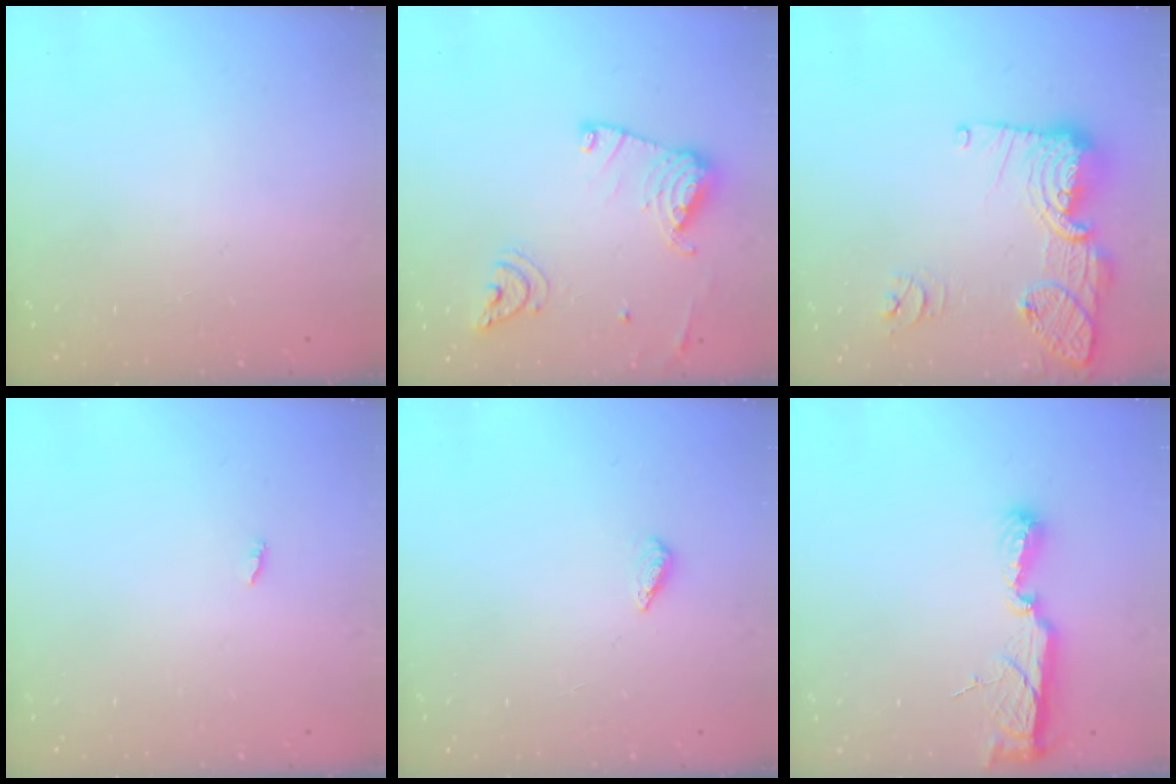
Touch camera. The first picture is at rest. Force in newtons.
{"total": 14.5, "press": 14.5, "slide": 1.3}
{"total": 17.6, "press": 17.3, "slide": 3.3}
{"total": 1.8, "press": 1.8, "slide": 0.2}
{"total": 2.3, "press": 2.2, "slide": 0.8}
{"total": 10.6, "press": 9.3, "slide": 5.2}